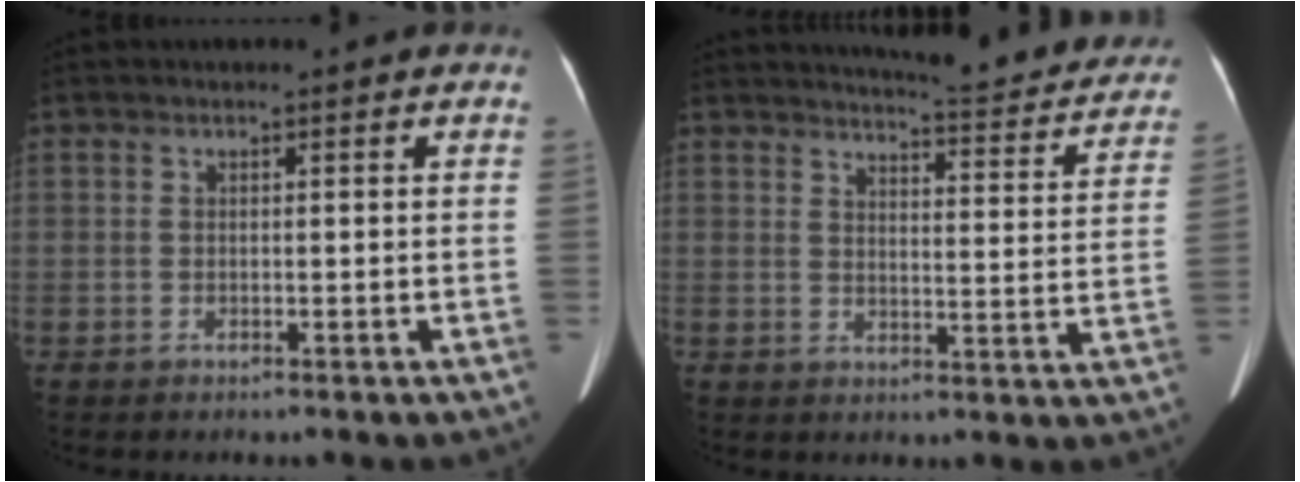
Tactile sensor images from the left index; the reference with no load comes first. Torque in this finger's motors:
{"motor_torque": [0.31, -0.52, 0.01, 0.05]}